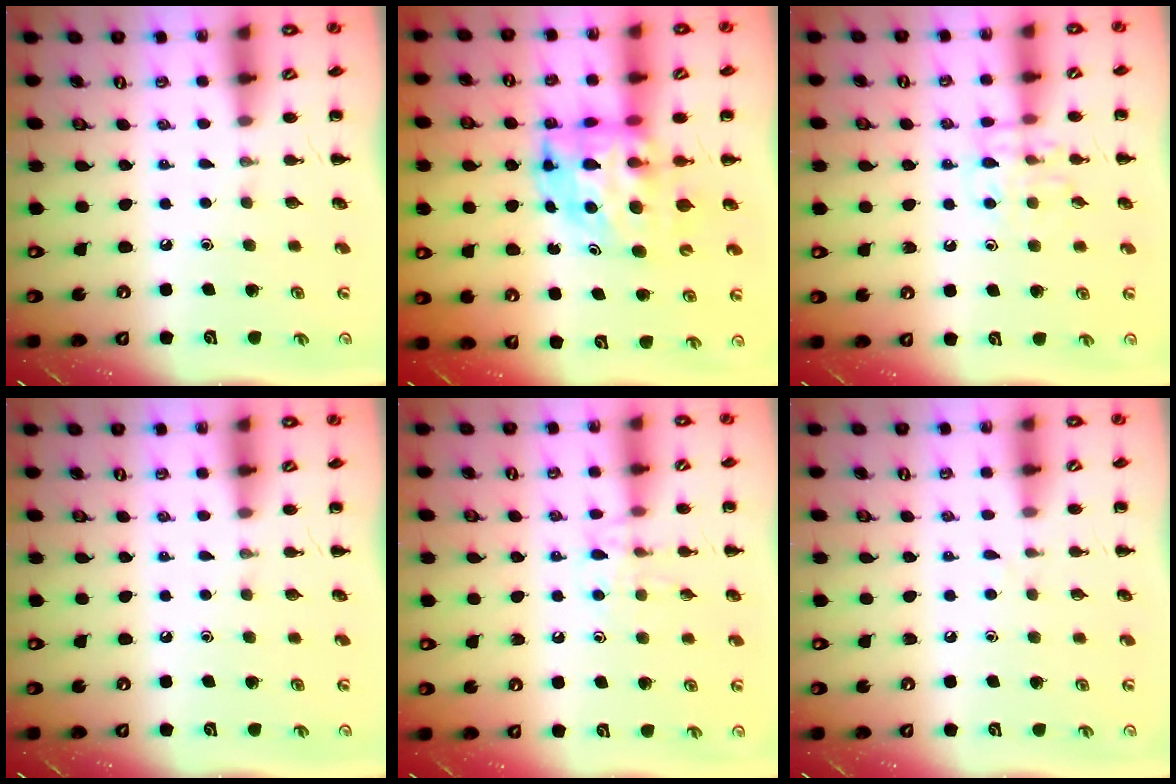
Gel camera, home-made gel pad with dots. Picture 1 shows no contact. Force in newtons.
{"total": 9.3, "press": 8.9, "slide": 2.8}
{"total": 9.2, "press": 9.2, "slide": 0.5}
{"total": 0.0}
{"total": 8.9, "press": 8.8, "slide": 1.1}
{"total": 2.8, "press": 2.6, "slide": 1.0}